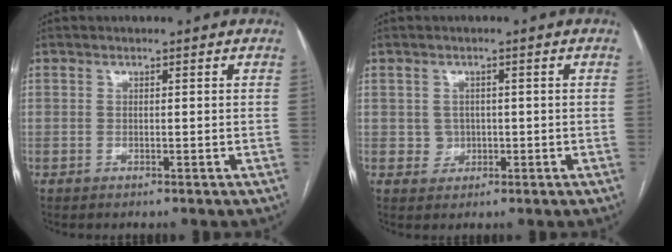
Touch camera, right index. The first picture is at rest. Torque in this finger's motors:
{"motor_torque": [-0.02, 0.07, -0.04, 0.00]}